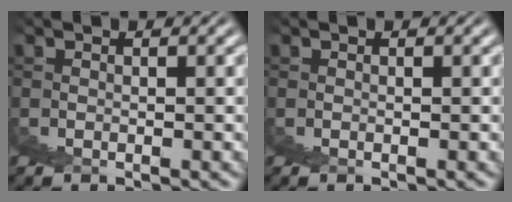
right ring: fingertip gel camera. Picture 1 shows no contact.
{"total": 0.0}